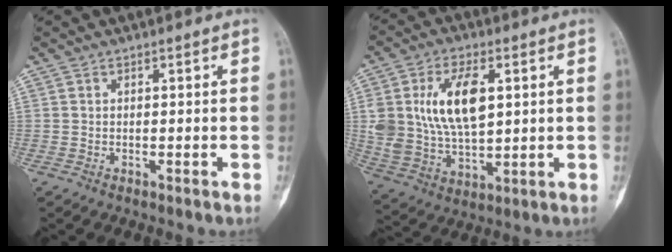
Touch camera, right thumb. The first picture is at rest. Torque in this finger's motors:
{"motor_torque": [0.21, 0.54, 0.98, 0.53, 0.40]}